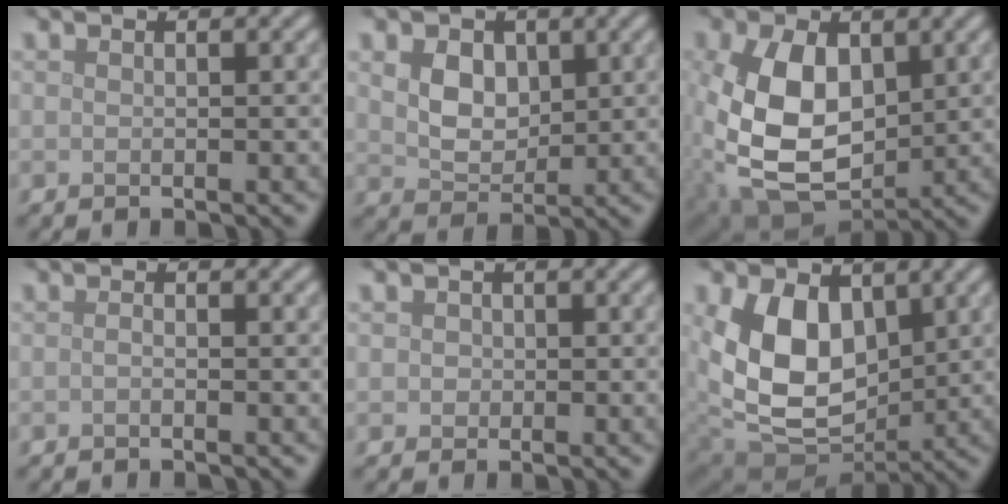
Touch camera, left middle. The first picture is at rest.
{"total": 4.3, "force": [1.5, 3.2, 2.5], "torque": [-0.056, -0.006, 0.028]}
{"total": 11.4, "force": [0.8, 7.5, 8.5], "torque": [-0.208, -0.018, 0.027]}
{"total": 0.5, "force": [-0.2, 0.3, 0.4], "torque": [-0.009, 0.001, -0.004]}
{"total": 1.3, "force": [0.3, 1.2, 0.4], "torque": [0.001, 0.002, 0.005]}
{"total": 9.8, "force": [1.8, 6.9, 6.7], "torque": [-0.141, -0.024, 0.034]}